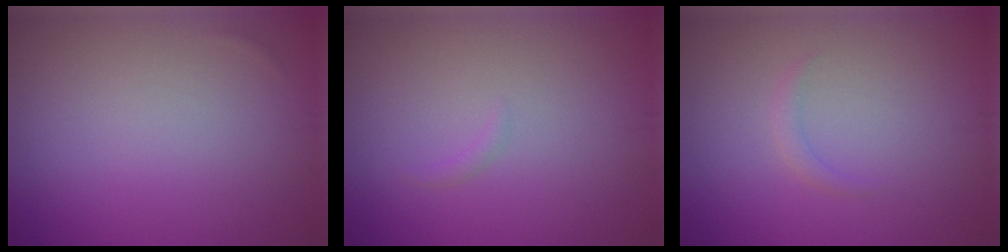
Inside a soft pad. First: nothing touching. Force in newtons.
{"total": 0.5, "press": 0.5, "slide": 0.1}
{"total": 0.8, "press": 0.8, "slide": 0.0}